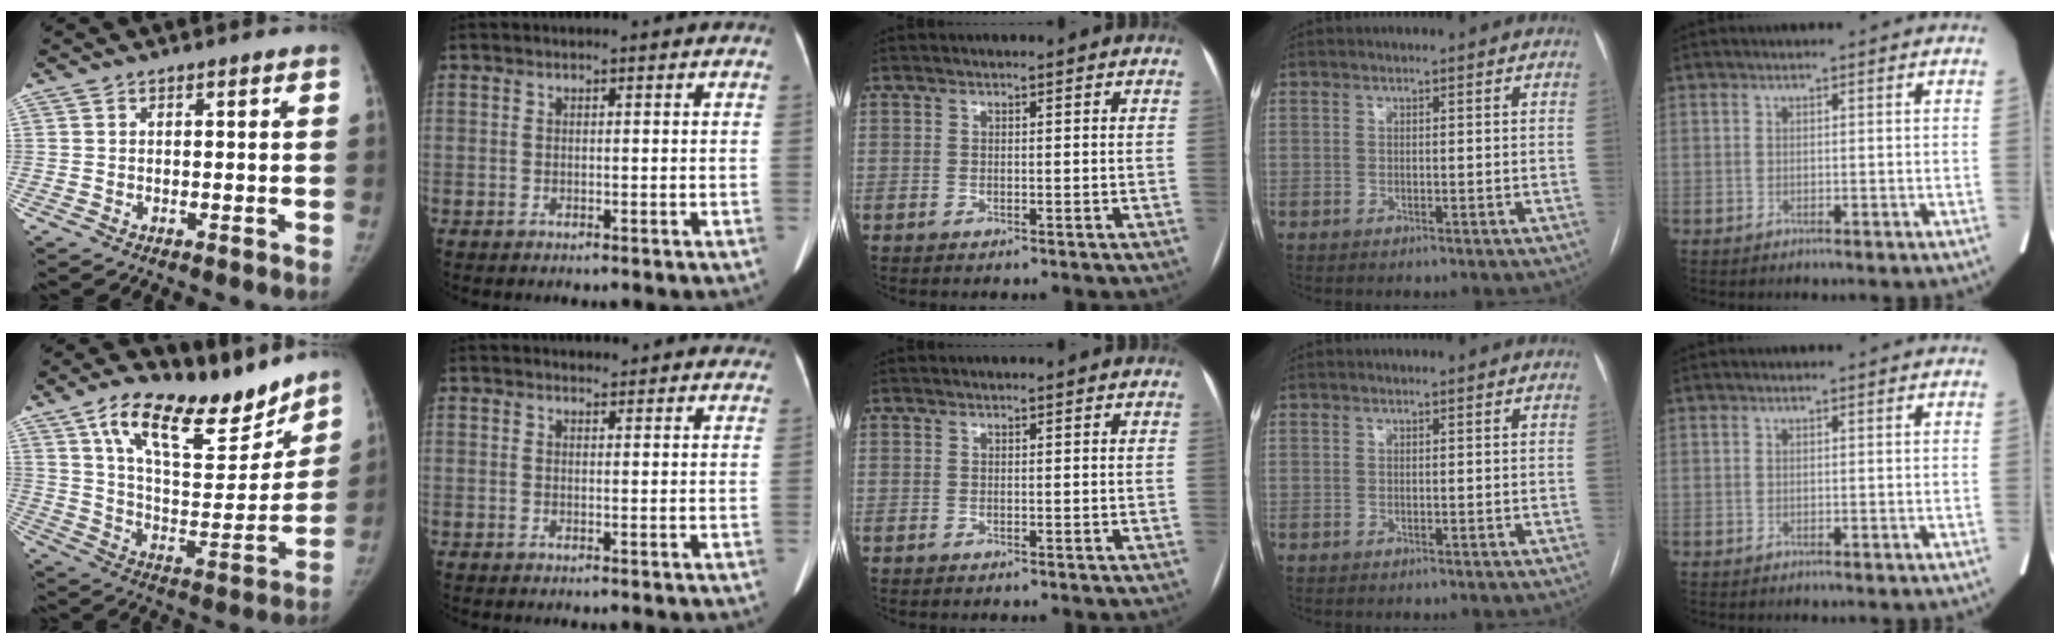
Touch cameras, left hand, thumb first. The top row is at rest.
{"thumb": {"total": 21.2, "force": [15.0, 8.4, 12.4], "torque": [-0.150, -0.071, 0.249]}, "index": {"total": 5.9, "force": [5.6, 1.7, 0.7], "torque": [0.010, 0.005, 0.045]}}